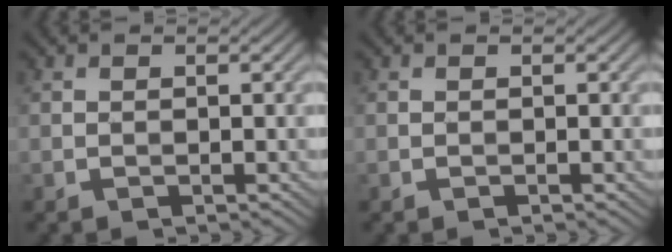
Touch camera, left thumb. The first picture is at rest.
{"total": 0.0}